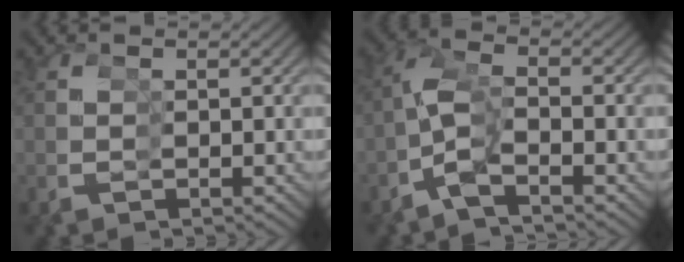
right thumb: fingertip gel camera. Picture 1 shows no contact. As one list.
[{"total": 3.4, "force": [-2.0, 2.2, 1.7], "torque": [-0.064, 0.001, -0.039]}]